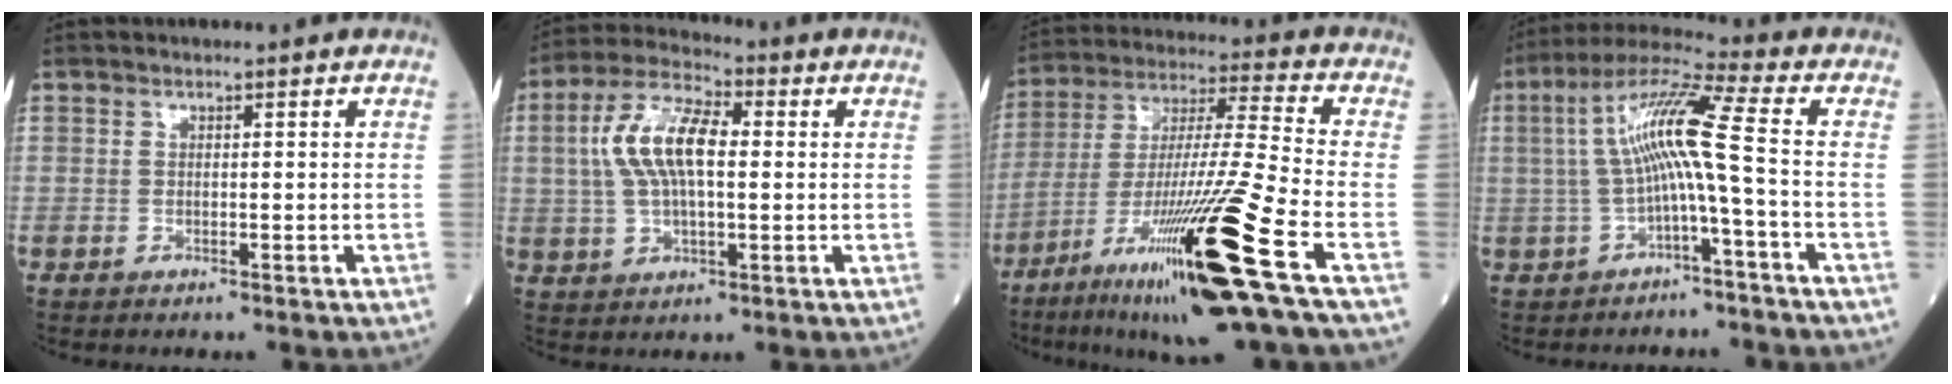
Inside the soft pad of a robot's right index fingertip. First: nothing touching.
{"total": 10.6, "force": [1.4, 4.1, 9.7], "torque": [-0.208, 0.022, 0.024]}
{"total": 24.5, "force": [-12.4, -1.2, 21.0], "torque": [-0.361, -0.044, -0.222]}
{"total": 9.6, "force": [-0.7, -0.8, 9.6], "torque": [-0.184, 0.035, -0.013]}